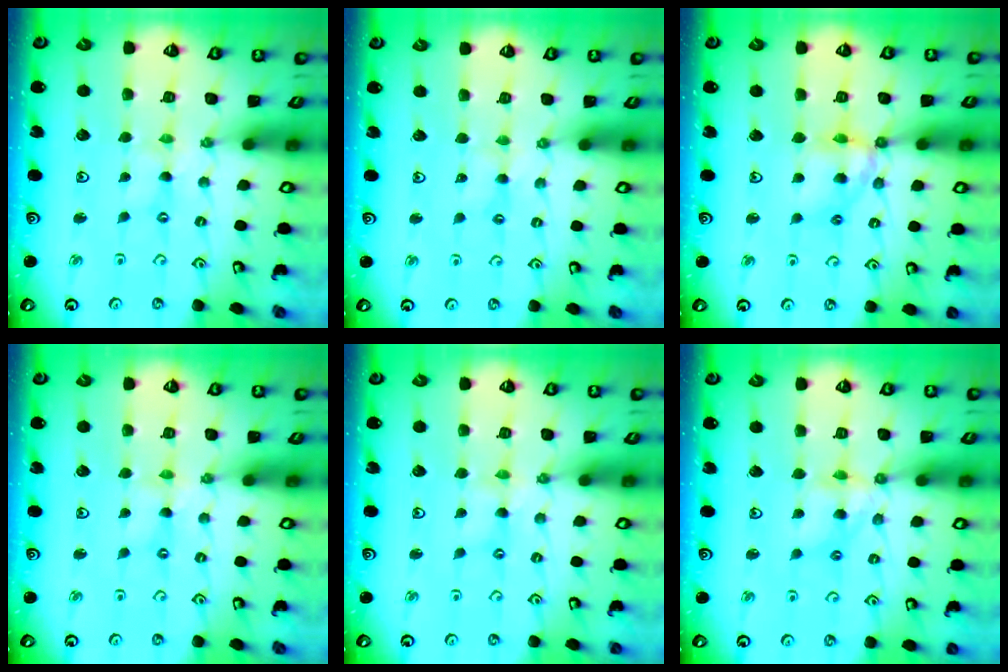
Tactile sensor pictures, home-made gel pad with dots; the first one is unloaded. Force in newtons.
{"total": 1.9, "press": 1.9, "slide": 0.3}
{"total": 11.3, "press": 11.2, "slide": 1.3}
{"total": 0.0}
{"total": 1.4, "press": 1.4, "slide": 0.2}
{"total": 9.8, "press": 9.8, "slide": 0.8}